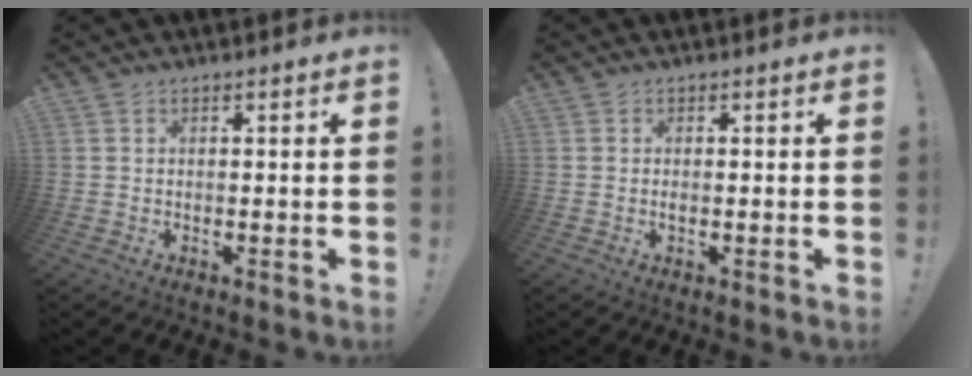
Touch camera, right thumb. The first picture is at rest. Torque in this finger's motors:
{"motor_torque": [-0.05, 0.19, 0.05, 0.04, 0.15]}